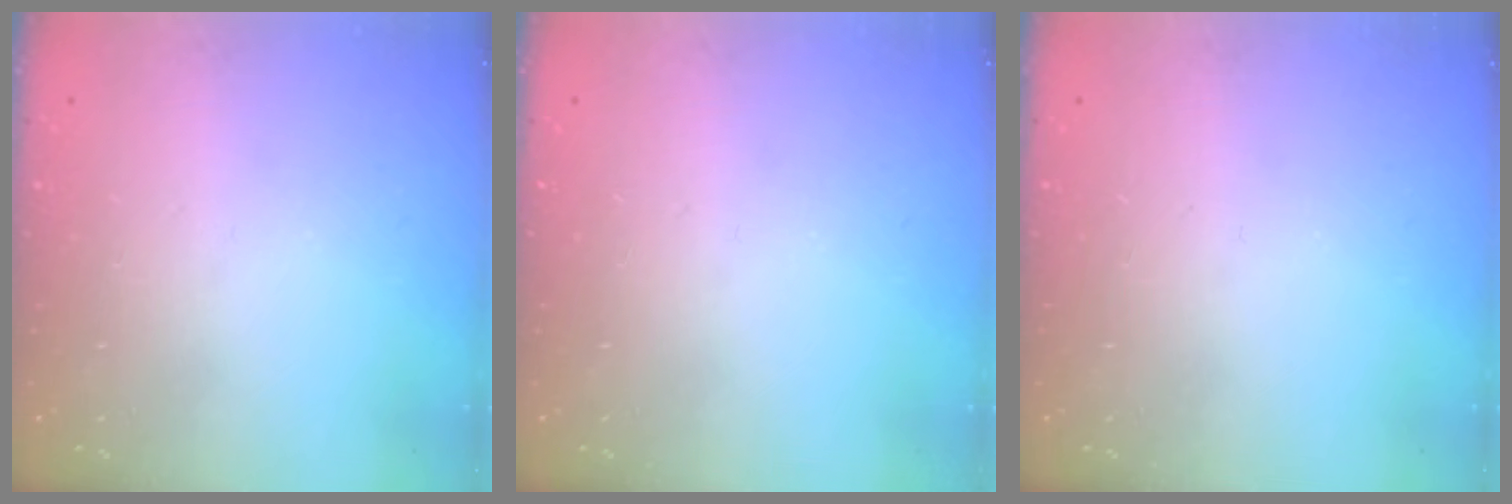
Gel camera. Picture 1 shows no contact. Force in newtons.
{"total": 0.0}
{"total": 0.0}